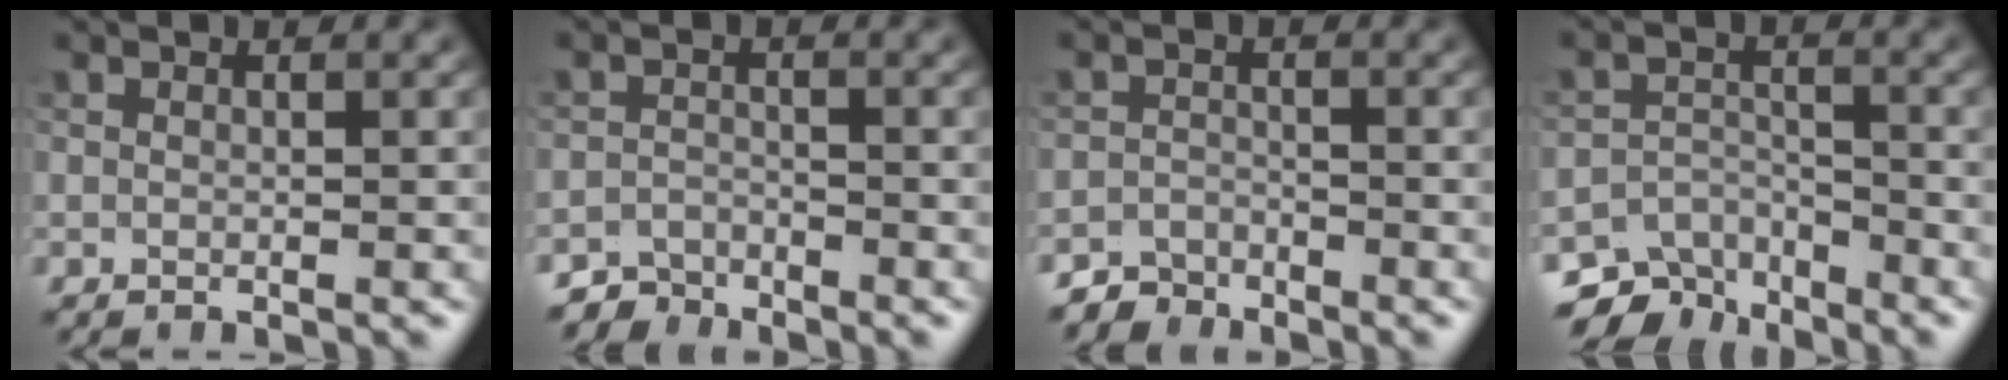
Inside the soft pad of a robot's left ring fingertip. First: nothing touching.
{"total": 2.7, "force": [-2.6, 0.7, -0.1], "torque": [0.005, -0.001, -0.050]}
{"total": 2.4, "force": [-2.3, 0.7, -0.1], "torque": [0.007, 0.001, -0.046]}
{"total": 5.9, "force": [-5.1, 2.7, 1.3], "torque": [-0.009, -0.015, -0.083]}